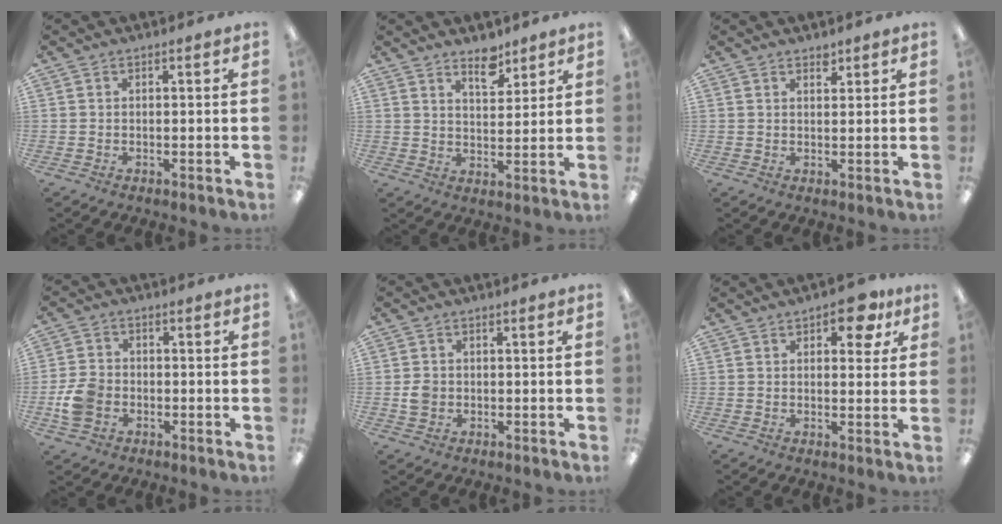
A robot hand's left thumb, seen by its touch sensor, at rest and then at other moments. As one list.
[{"total": 6.9, "force": [5.5, 3.0, 2.9], "torque": [-0.032, -0.038, 0.096]}, {"total": 2.1, "force": [1.8, 0.9, 0.6], "torque": [0.002, -0.011, 0.030]}, {"total": 7.0, "force": [-2.0, 5.4, 4.0], "torque": [-0.075, 0.011, -0.037]}, {"total": 2.7, "force": [-0.2, 2.4, 1.2], "torque": [-0.014, 0.001, -0.006]}, {"total": 7.9, "force": [4.3, 3.9, 5.4], "torque": [-0.050, -0.020, 0.065]}]